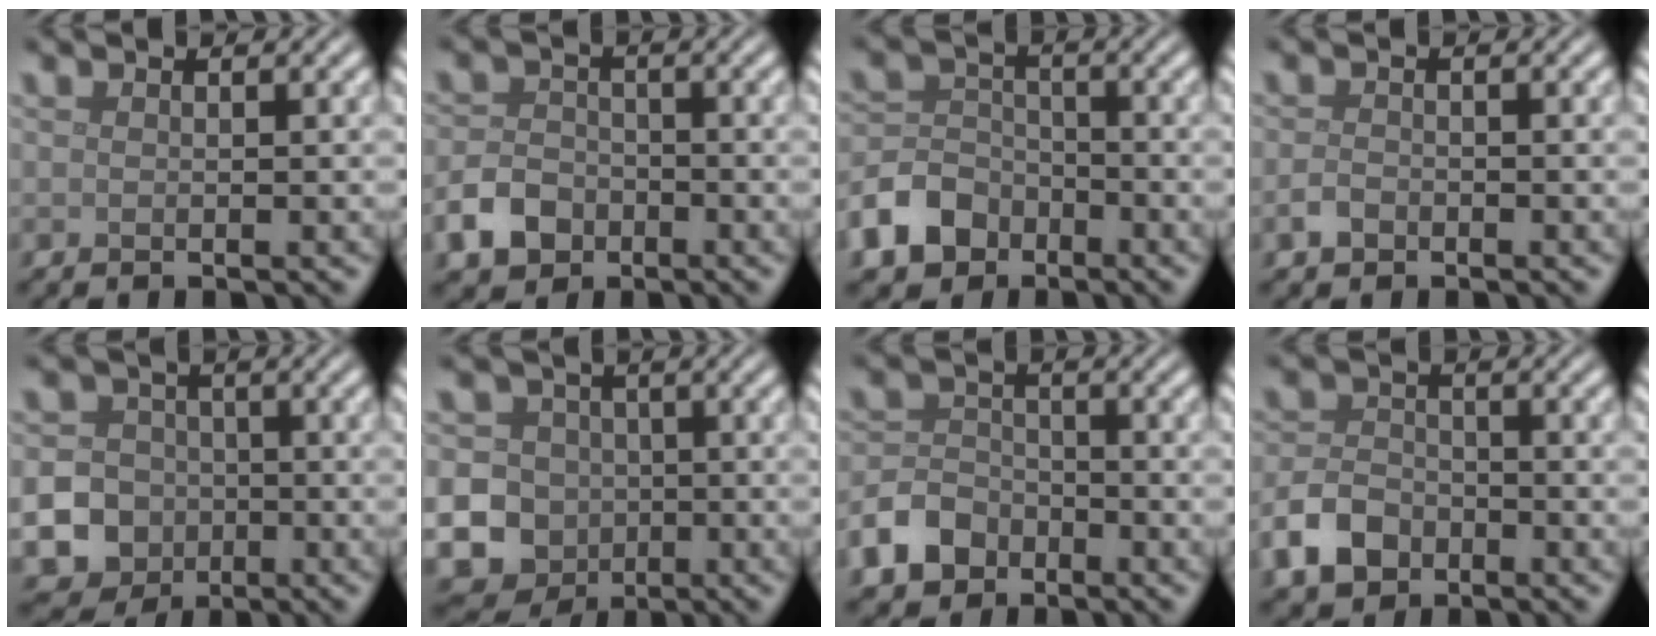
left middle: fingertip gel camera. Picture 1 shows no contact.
{"total": 3.9, "force": [-2.1, 2.9, 1.6], "torque": [-0.035, -0.002, -0.044]}
{"total": 5.6, "force": [-3.4, 4.0, 1.9], "torque": [-0.034, 0.001, -0.077]}
{"total": 1.1, "force": [-0.7, 0.7, 0.5], "torque": [-0.011, 0.000, -0.016]}
{"total": 18.8, "force": [-6.9, 17.1, 3.8], "torque": [-0.120, -0.056, -0.147]}
{"total": 16.8, "force": [-4.5, 15.5, 4.5], "torque": [-0.117, -0.025, -0.107]}
{"total": 4.5, "force": [-2.7, 3.2, 1.6], "torque": [-0.033, -0.001, -0.059]}
{"total": 4.2, "force": [-2.3, 2.9, 1.9], "torque": [-0.042, -0.001, -0.051]}